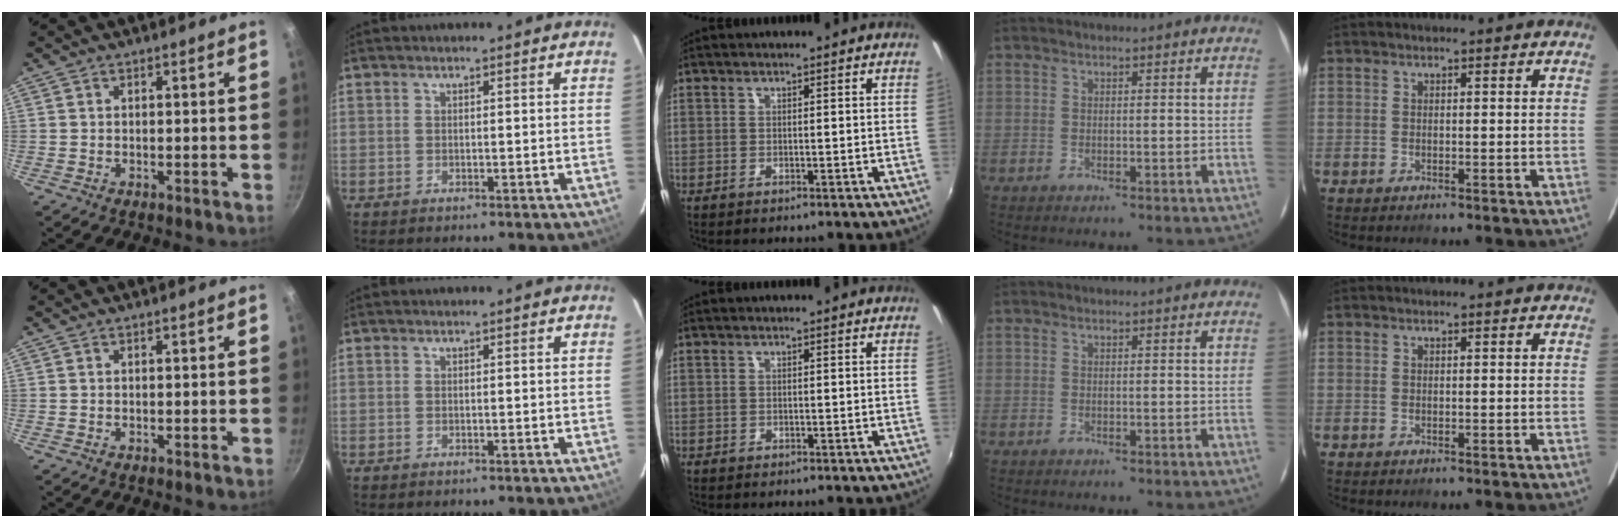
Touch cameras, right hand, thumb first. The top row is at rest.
{}